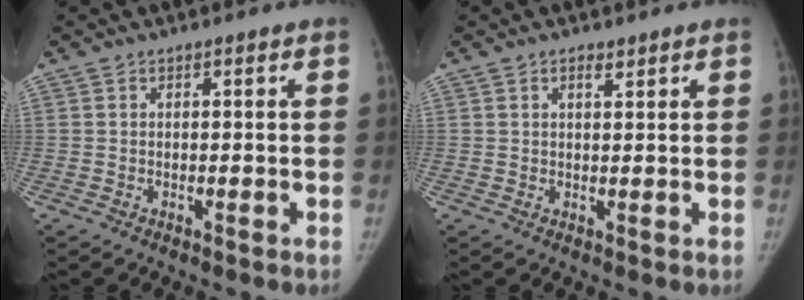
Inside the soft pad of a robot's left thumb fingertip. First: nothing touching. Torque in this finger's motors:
{"motor_torque": [-0.23, -0.04, 0.01, 0.21, -0.03]}